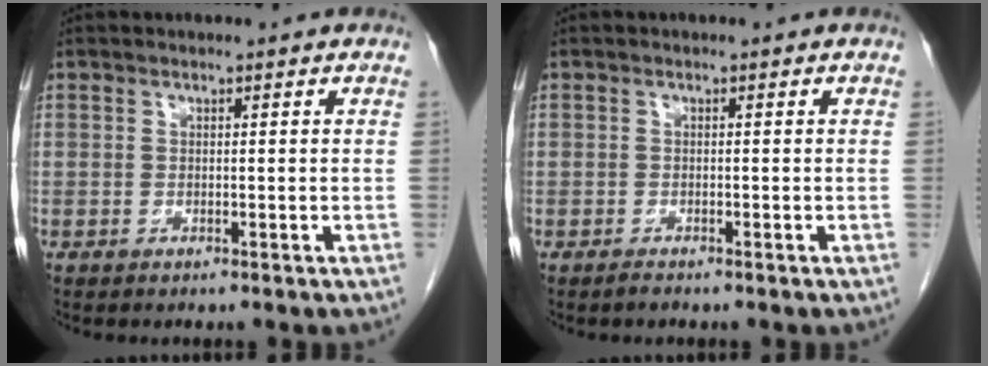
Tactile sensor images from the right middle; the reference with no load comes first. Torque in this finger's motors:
{"motor_torque": [-0.06, 0.00, -0.01, 0.01]}